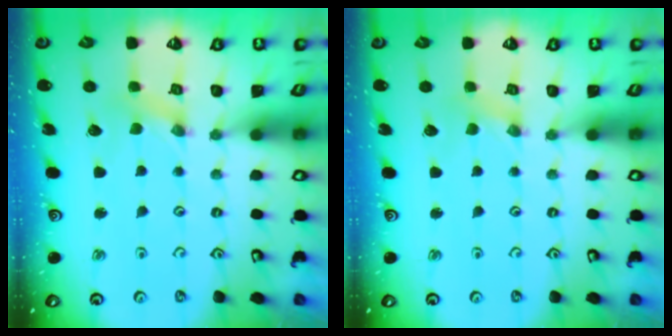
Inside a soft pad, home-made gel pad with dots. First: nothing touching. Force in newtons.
{"total": 0.9, "press": 0.9, "slide": 0.2}